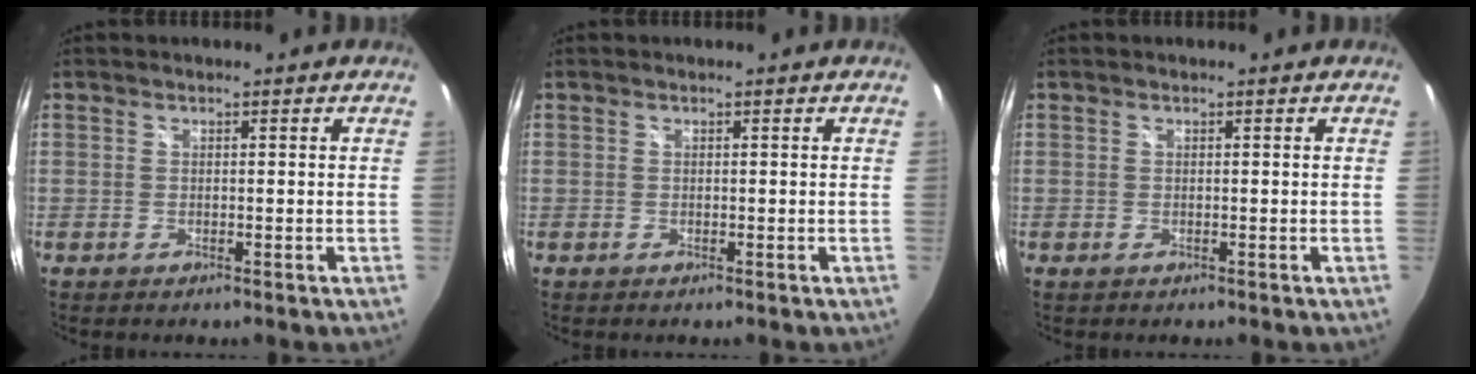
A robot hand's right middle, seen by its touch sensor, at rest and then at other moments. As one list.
[{"total": 0.0}, {"total": 0.0}]